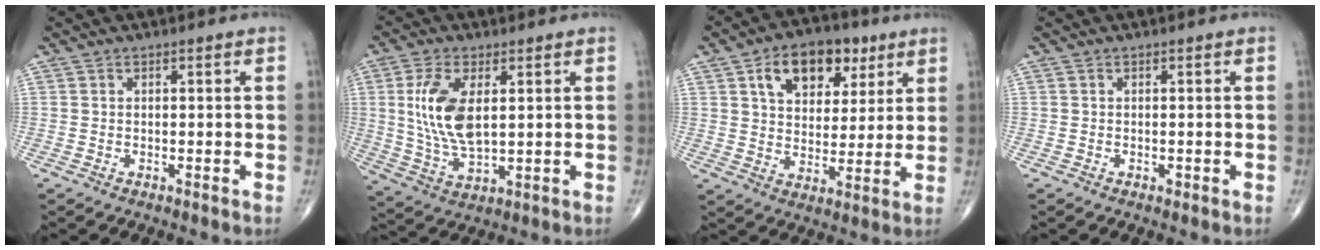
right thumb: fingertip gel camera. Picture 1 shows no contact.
{"total": 11.8, "force": [2.3, 5.6, 10.2], "torque": [-0.209, -0.013, 0.053]}
{"total": 13.8, "force": [6.3, 8.8, 8.5], "torque": [-0.098, -0.012, 0.103]}
{"total": 0.5, "force": [-0.2, 0.3, 0.4], "torque": [-0.003, 0.000, -0.004]}